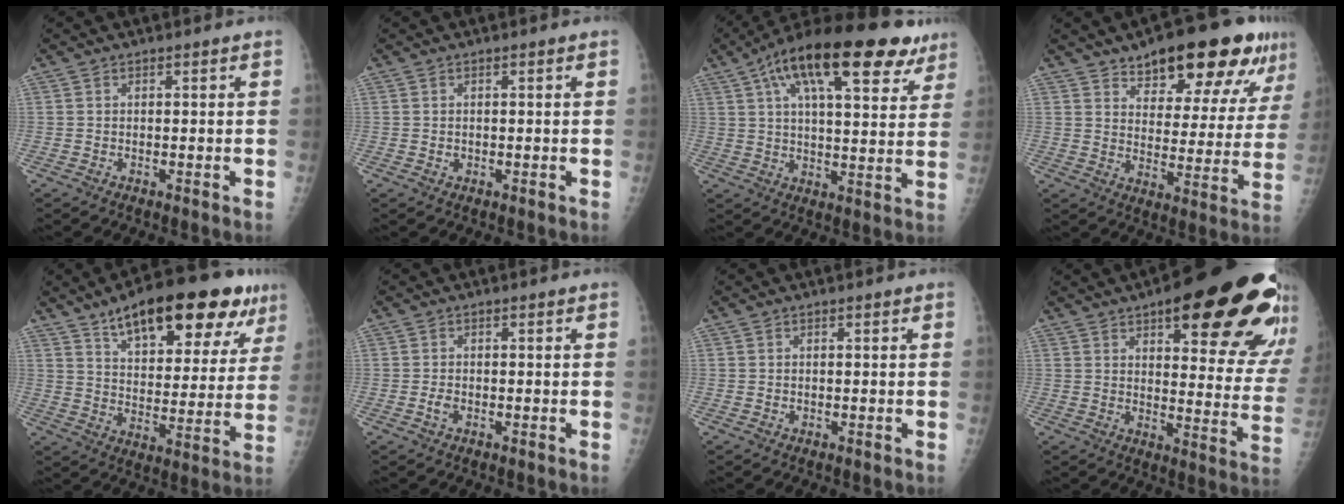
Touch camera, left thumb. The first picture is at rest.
{"total": 0.6, "force": [-0.2, 0.6, 0.1], "torque": [0.002, -0.001, 0.000]}
{"total": 22.9, "force": [12.6, 8.6, 17.1], "torque": [-0.249, -0.004, 0.188]}
{"total": 19.8, "force": [13.0, 7.5, 12.9], "torque": [-0.135, -0.047, 0.184]}
{"total": 23.5, "force": [14.0, 8.8, 16.6], "torque": [-0.204, -0.028, 0.210]}
{"total": 1.4, "force": [-0.7, 1.0, 0.8], "torque": [-0.017, 0.002, -0.012]}
{"total": 0.0}
{"total": 27.0, "force": [16.4, 8.1, 19.9], "torque": [-0.199, -0.065, 0.208]}